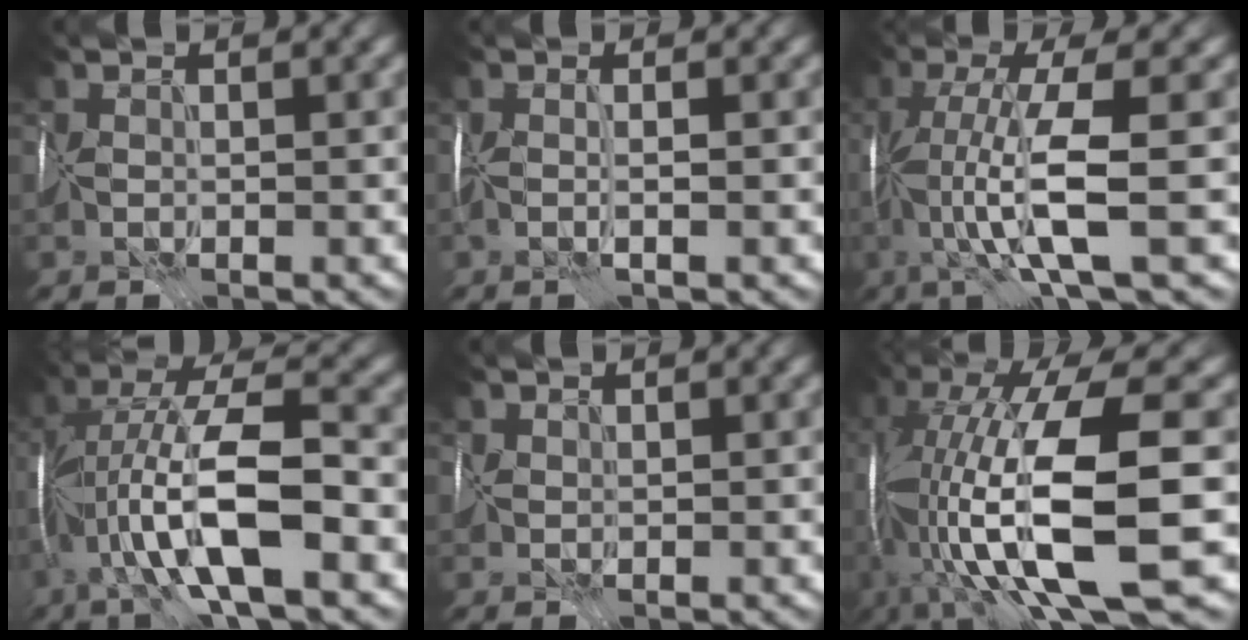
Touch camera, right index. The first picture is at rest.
{"total": 1.3, "force": [-0.2, -1.2, -0.3], "torque": [0.017, -0.005, -0.005]}
{"total": 5.9, "force": [-1.7, -0.1, 5.6], "torque": [-0.100, -0.006, -0.033]}
{"total": 9.9, "force": [-3.3, 2.0, 9.1], "torque": [-0.166, 0.017, -0.067]}
{"total": 0.6, "force": [0.4, 0.3, -0.4], "torque": [0.014, -0.002, 0.007]}
{"total": 15.3, "force": [-3.1, 4.5, 14.3], "torque": [-0.271, -0.014, -0.044]}